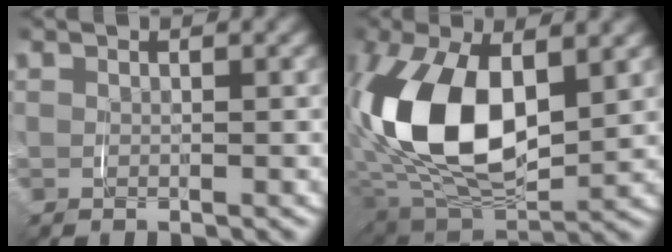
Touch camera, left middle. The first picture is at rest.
{"total": 11.8, "force": [0.6, 6.9, 9.6], "torque": [-0.230, -0.012, 0.016]}